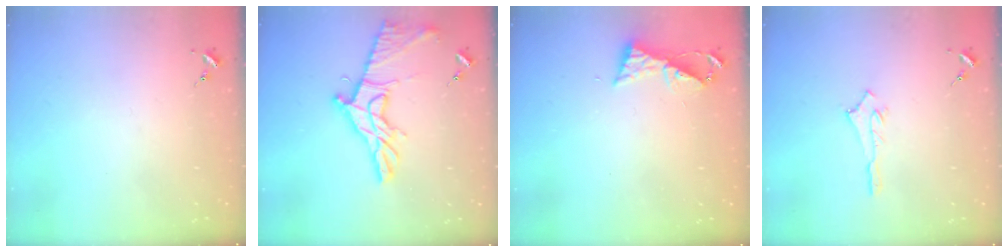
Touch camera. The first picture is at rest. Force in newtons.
{"total": 16.7, "press": 16.7, "slide": 0.7}
{"total": 6.4, "press": 6.4, "slide": 0.6}
{"total": 2.5, "press": 2.5, "slide": 0.2}